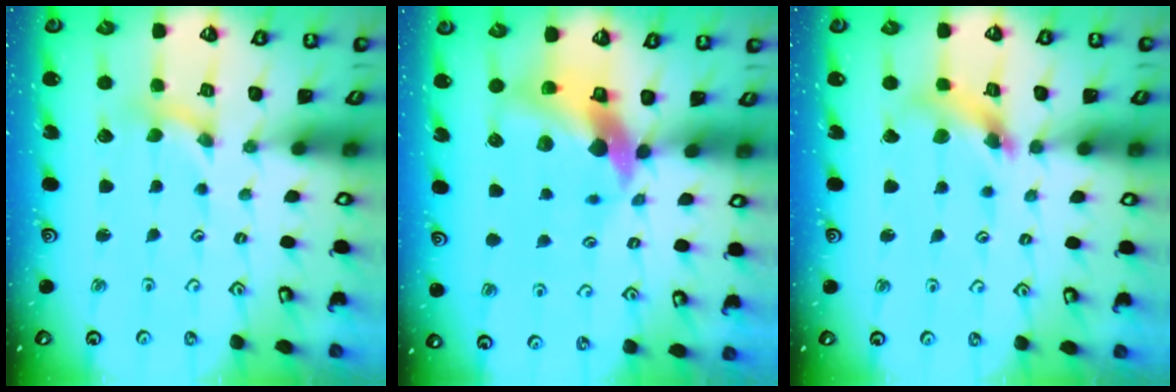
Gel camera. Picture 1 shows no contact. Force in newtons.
{"total": 12.0, "press": 11.8, "slide": 1.7}
{"total": 8.4, "press": 8.4, "slide": 0.8}